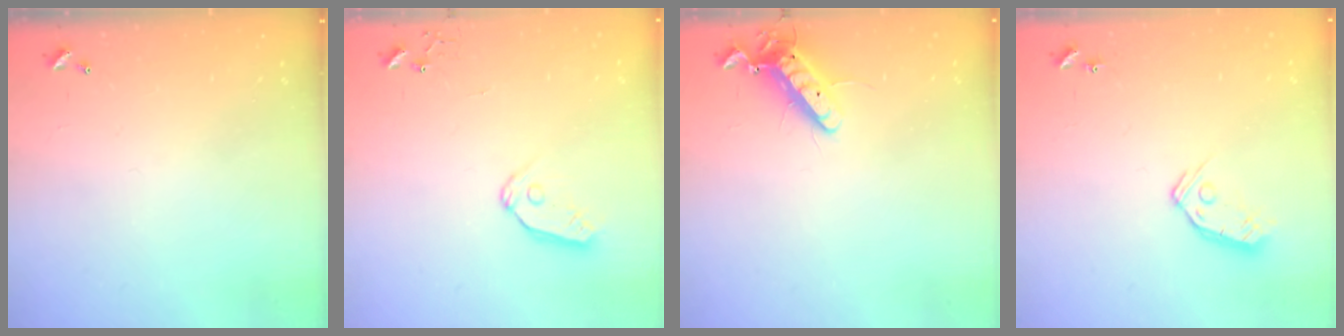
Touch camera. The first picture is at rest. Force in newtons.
{"total": 7.7, "press": 7.7, "slide": 0.7}
{"total": 11.6, "press": 11.4, "slide": 2.3}
{"total": 8.3, "press": 8.3, "slide": 0.5}